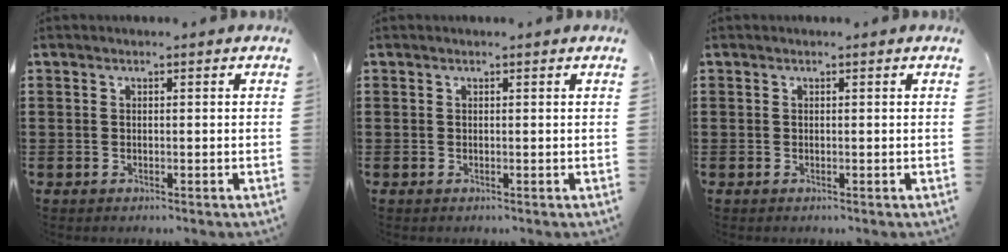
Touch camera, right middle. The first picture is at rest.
{"total": 0.0}
{"total": 0.0}